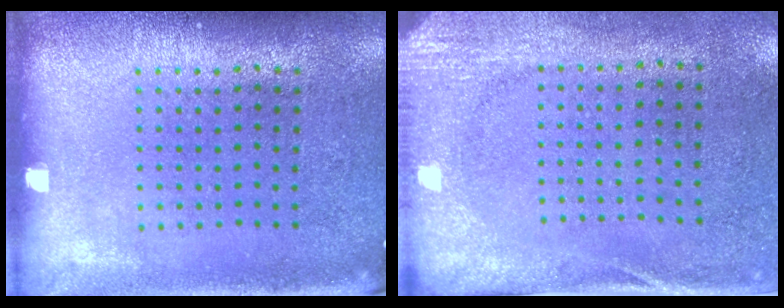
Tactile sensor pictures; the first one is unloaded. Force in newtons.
{"total": 2.7, "press": 2.1, "slide": 1.7}